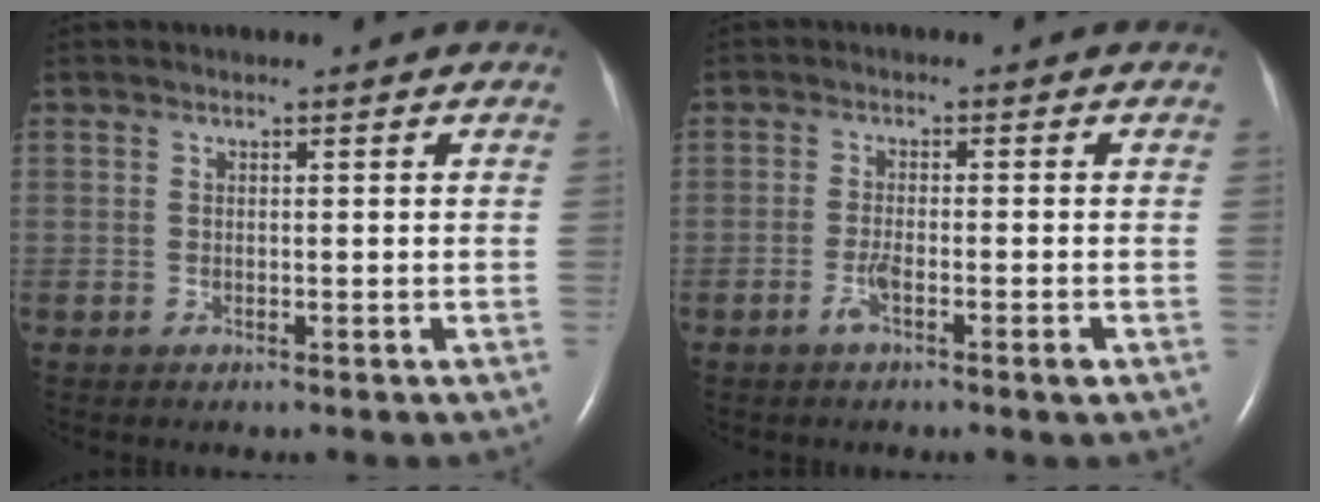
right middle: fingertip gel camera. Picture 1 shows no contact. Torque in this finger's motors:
{"motor_torque": [-0.03, -0.03, 0.03, 0.03]}